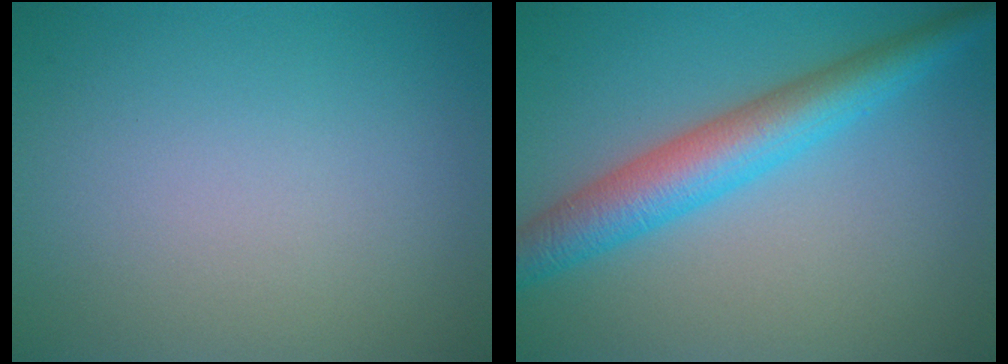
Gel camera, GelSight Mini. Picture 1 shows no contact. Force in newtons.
{"total": 5.9, "press": 5.9, "slide": 0.0}